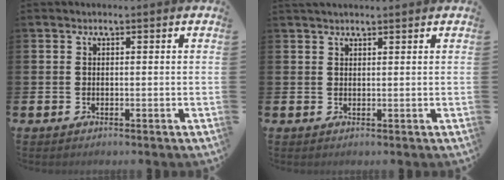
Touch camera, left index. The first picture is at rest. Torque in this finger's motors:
{"motor_torque": [0.88, -1.27, 0.01, 0.07]}